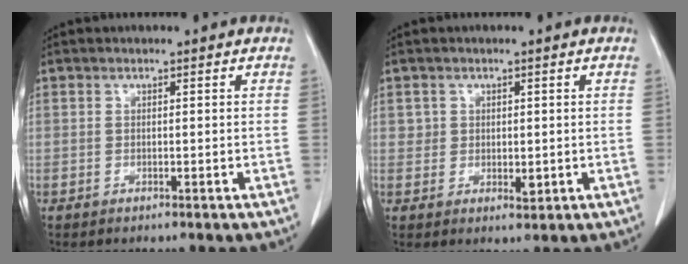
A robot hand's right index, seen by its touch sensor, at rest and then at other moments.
{"total": 2.5, "force": [0.3, 2.1, 1.3], "torque": [-0.014, -0.004, 0.006]}